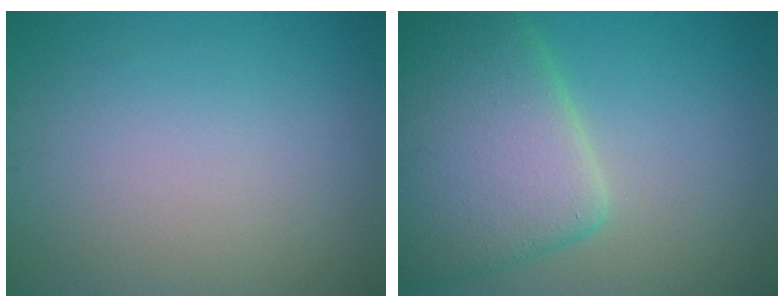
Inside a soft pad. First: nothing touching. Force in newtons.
{"total": 9.5, "press": 9.4, "slide": 0.5}